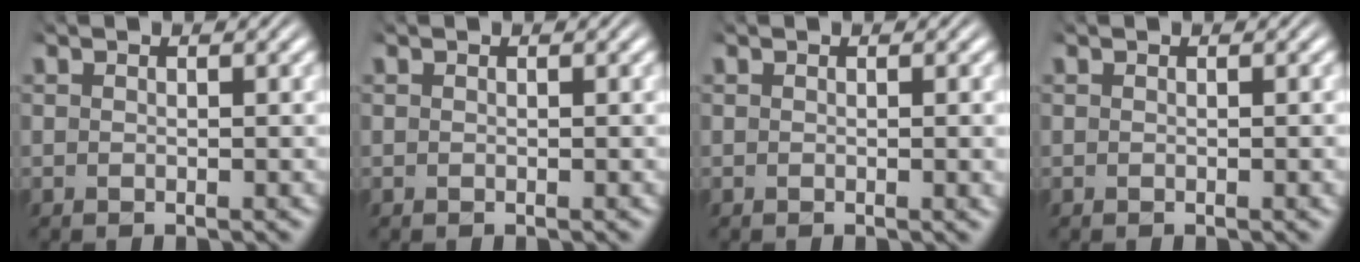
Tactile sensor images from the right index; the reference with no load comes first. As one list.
[{"total": 0.7, "force": [-0.5, 0.3, -0.3], "torque": [0.002, 0.001, -0.011]}, {"total": 0.8, "force": [-0.7, 0.4, 0.2], "torque": [-0.007, 0.001, -0.016]}, {"total": 0.9, "force": [-0.8, 0.4, -0.1], "torque": [-0.001, 0.004, -0.017]}]